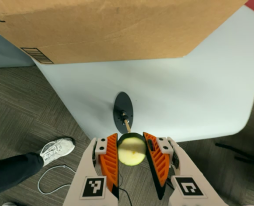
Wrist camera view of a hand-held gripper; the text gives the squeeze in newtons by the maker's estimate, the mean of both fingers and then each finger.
{"total": 12.0, "left": 12.0, "right": 11.9}